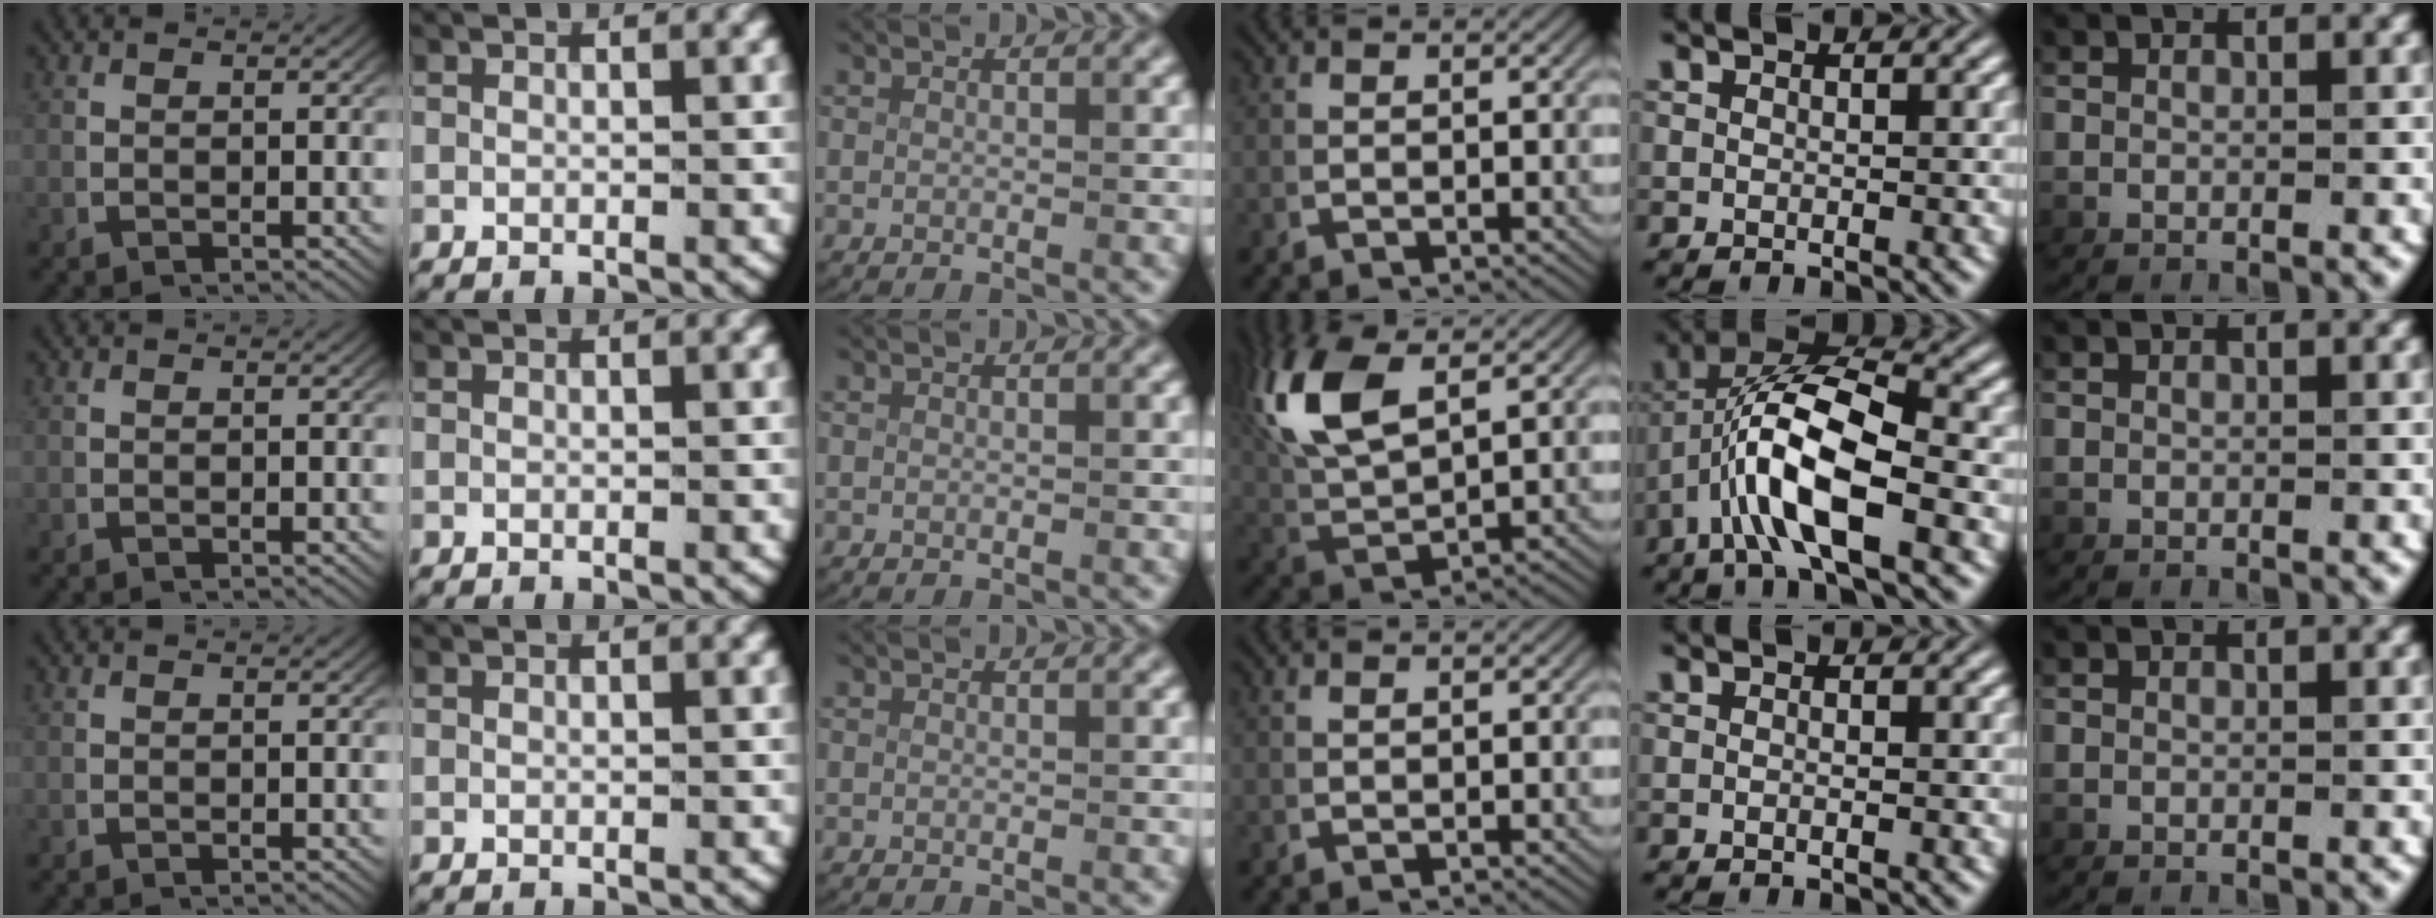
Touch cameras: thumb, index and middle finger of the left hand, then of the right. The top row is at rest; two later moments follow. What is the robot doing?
{"motion": "lift_and_place", "object": "scissors"}